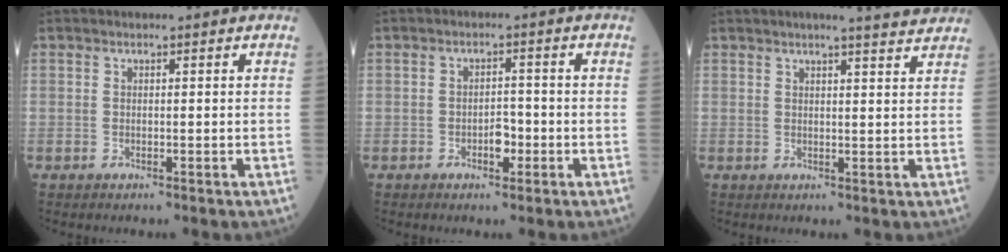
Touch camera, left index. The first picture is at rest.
{"total": 2.5, "force": [-1.3, 1.2, 1.7], "torque": [-0.021, 0.003, -0.022]}
{"total": 7.1, "force": [6.4, -0.2, 3.0], "torque": [-0.041, 0.000, 0.062]}